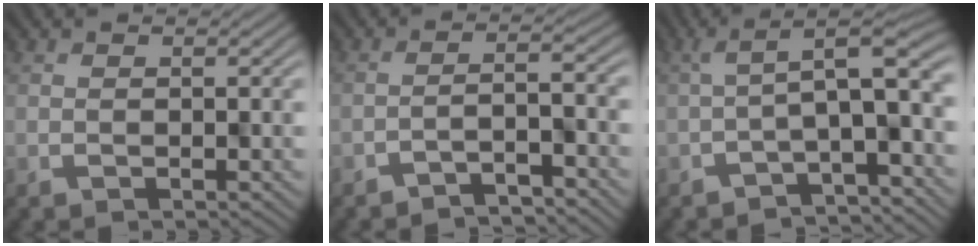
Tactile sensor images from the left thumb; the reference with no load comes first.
{"total": 4.3, "force": [-3.8, 0.5, 1.9], "torque": [-0.019, 0.010, -0.066]}
{"total": 8.3, "force": [-1.8, 1.9, 7.9], "torque": [-0.111, 0.012, -0.022]}